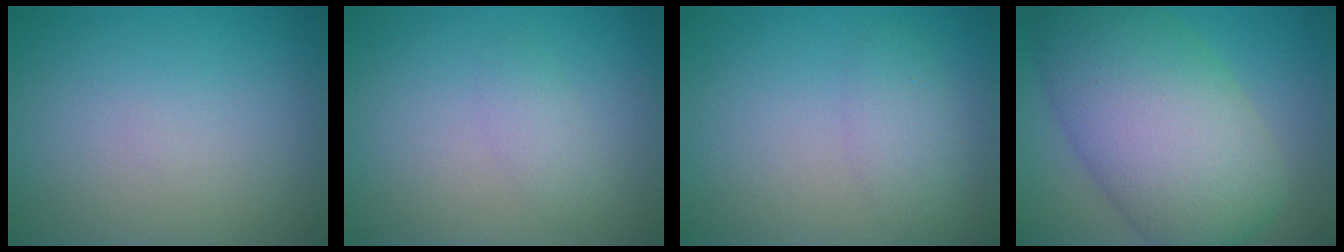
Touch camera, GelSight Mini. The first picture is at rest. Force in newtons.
{"total": 1.4, "press": 1.4, "slide": 0.0}
{"total": 2.2, "press": 2.2, "slide": 0.1}
{"total": 12.1, "press": 12.1, "slide": 0.4}